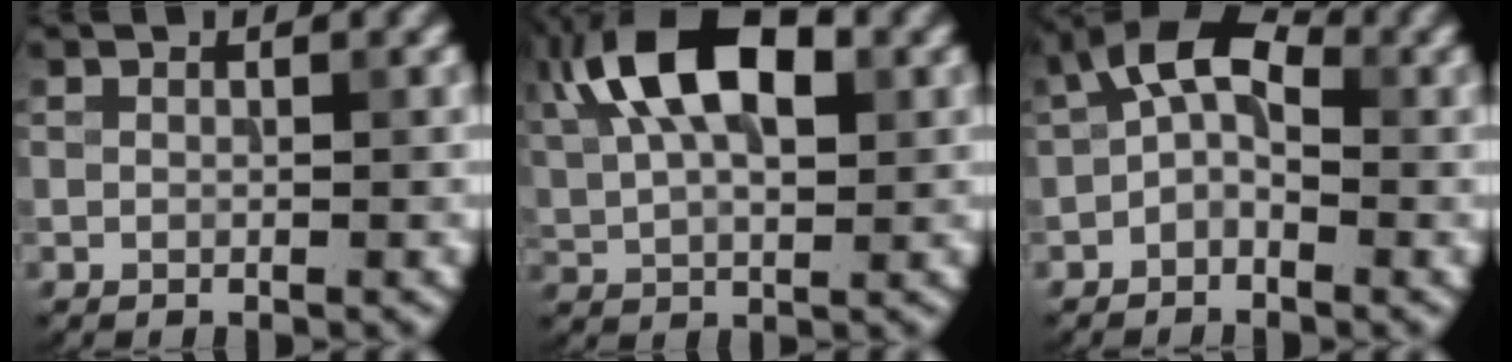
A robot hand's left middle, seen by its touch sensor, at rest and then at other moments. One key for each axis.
{"total": 11.2, "fx": 4.1, "fy": 5.6, "fz": 8.8, "tx": -0.160, "ty": 0.028, "tz": 0.056}
{"total": 4.6, "fx": -0.2, "fy": 2.8, "fz": 3.7, "tx": -0.064, "ty": 0.018, "tz": -0.018}